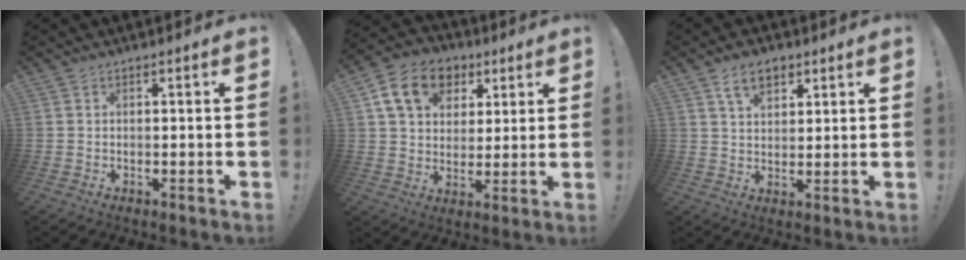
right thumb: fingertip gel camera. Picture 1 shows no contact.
{"total": 15.2, "force": [6.6, 11.3, 7.7], "torque": [-0.111, -0.023, 0.127]}
{"total": 7.6, "force": [4.3, 4.5, 4.3], "torque": [-0.071, -0.005, 0.080]}